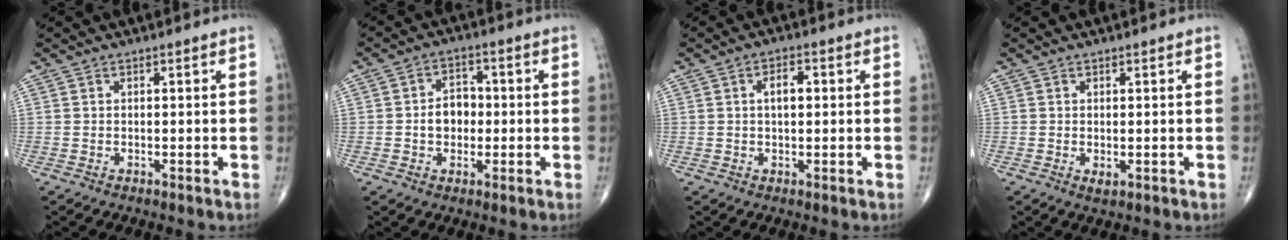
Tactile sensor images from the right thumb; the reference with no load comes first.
{"total": 5.9, "force": [-0.5, 4.5, 3.7], "torque": [-0.038, 0.018, -0.014]}
{"total": 3.8, "force": [0.6, 2.0, 3.2], "torque": [-0.051, 0.007, 0.008]}
{"total": 1.3, "force": [-0.2, 0.6, 1.1], "torque": [-0.019, -0.005, -0.001]}